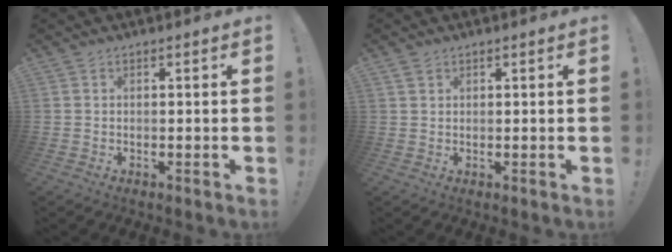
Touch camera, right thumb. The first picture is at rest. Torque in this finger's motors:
{"motor_torque": [-0.21, -0.26, -0.03, 0.30, 0.00]}